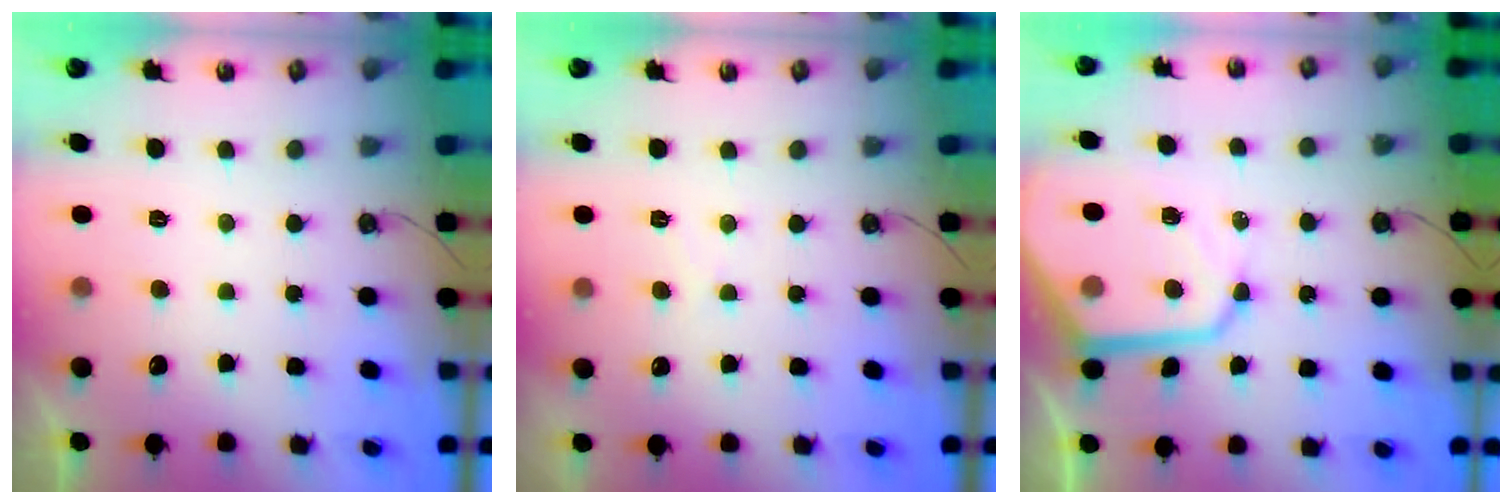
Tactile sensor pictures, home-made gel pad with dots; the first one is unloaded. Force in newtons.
{"total": 3.7, "press": 3.7, "slide": 0.6}
{"total": 14.5, "press": 14.4, "slide": 1.5}